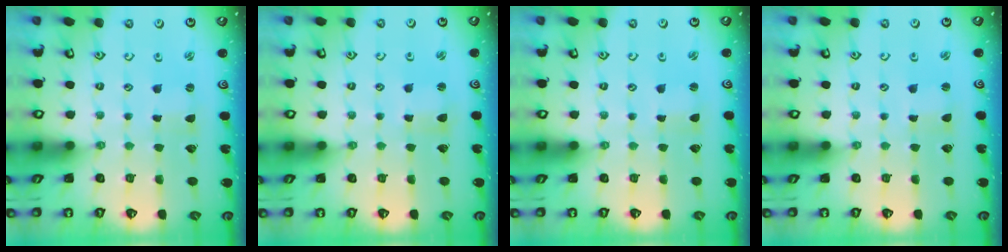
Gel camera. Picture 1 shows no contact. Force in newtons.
{"total": 2.1, "press": 2.1, "slide": 0.4}
{"total": 0.6, "press": 0.6, "slide": 0.0}
{"total": 0.8, "press": 0.8, "slide": 0.0}